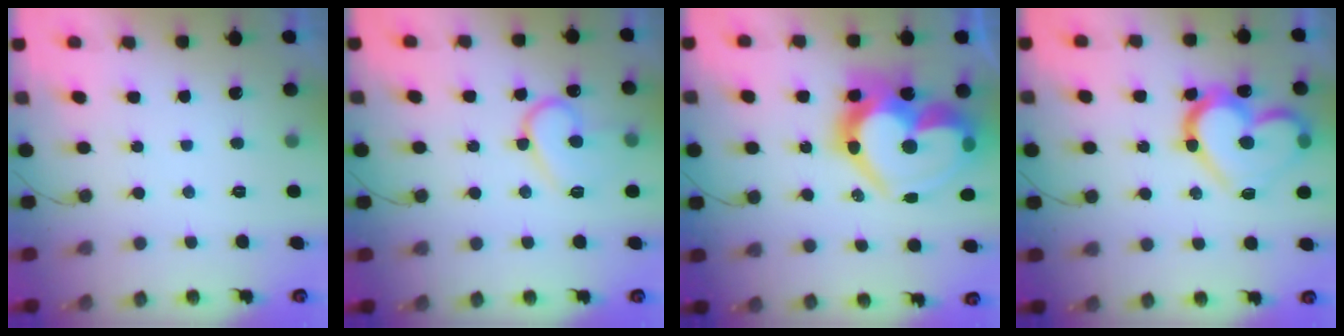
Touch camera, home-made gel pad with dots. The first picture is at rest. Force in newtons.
{"total": 12.9, "press": 12.8, "slide": 1.4}
{"total": 27.0, "press": 26.9, "slide": 2.6}
{"total": 18.3, "press": 18.3, "slide": 1.3}